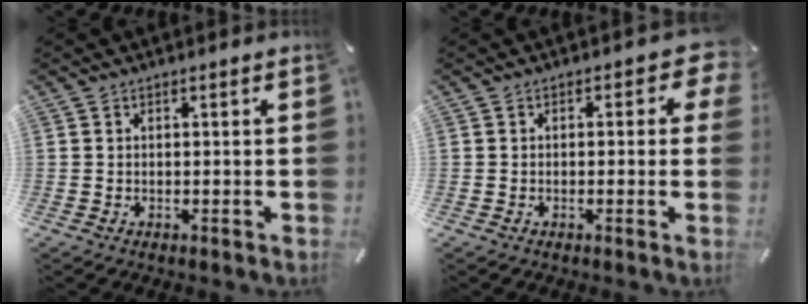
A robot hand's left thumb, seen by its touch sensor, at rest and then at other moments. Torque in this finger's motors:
{"motor_torque": [0.52, 0.06, 0.31, 0.12, 0.04]}